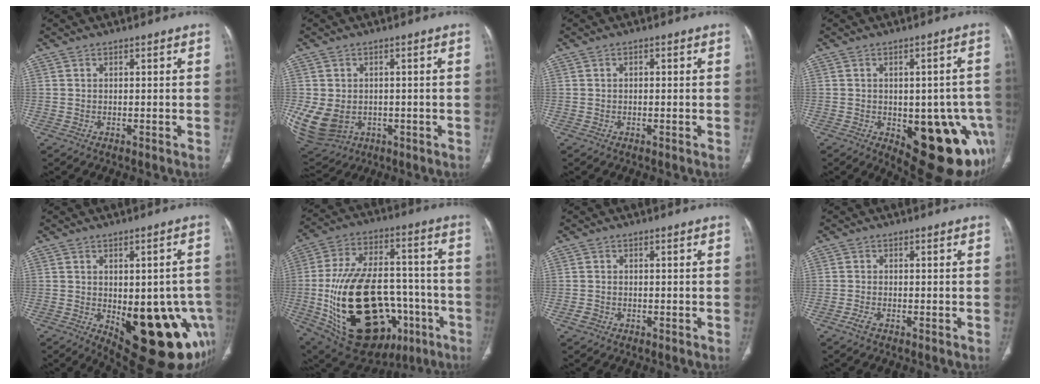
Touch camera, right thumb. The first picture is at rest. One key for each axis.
{"total": 13.0, "fx": -2.1, "fy": 10.3, "fz": 7.6, "tx": -0.177, "ty": -0.005, "tz": -0.010}
{"total": 0.8, "fx": 0.1, "fy": 0.5, "fz": 0.6, "tx": -0.010, "ty": 0.004, "tz": 0.000}
{"total": 20.0, "fx": -7.0, "fy": 9.4, "fz": 16.1, "tx": -0.126, "ty": 0.011, "tz": -0.067}
{"total": 22.7, "fx": -7.1, "fy": 10.1, "fz": 19.1, "tx": -0.166, "ty": 0.001, "tz": -0.065}
{"total": 34.6, "fx": -9.8, "fy": 19.8, "fz": 26.6, "tx": -0.494, "ty": 0.019, "tz": -0.127}
{"total": 1.6, "fx": -0.8, "fy": 1.3, "fz": 0.6, "tx": -0.013, "ty": 0.007, "tz": -0.014}
{"total": 1.8, "fx": -1.1, "fy": 0.7, "fz": 1.2, "tx": -0.034, "ty": 0.003, "tz": -0.025}